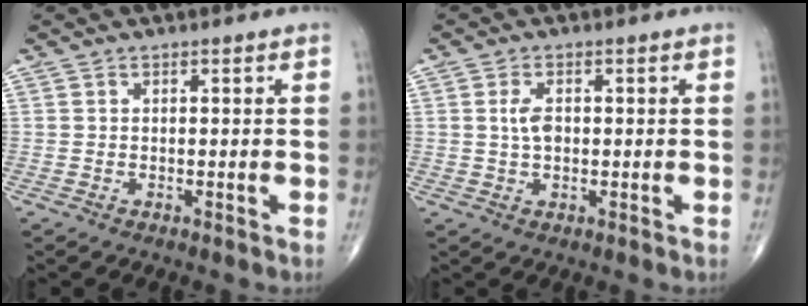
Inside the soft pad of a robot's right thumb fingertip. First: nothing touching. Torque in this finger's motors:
{"motor_torque": [-0.08, 0.24, 0.45, 0.07, -0.01]}